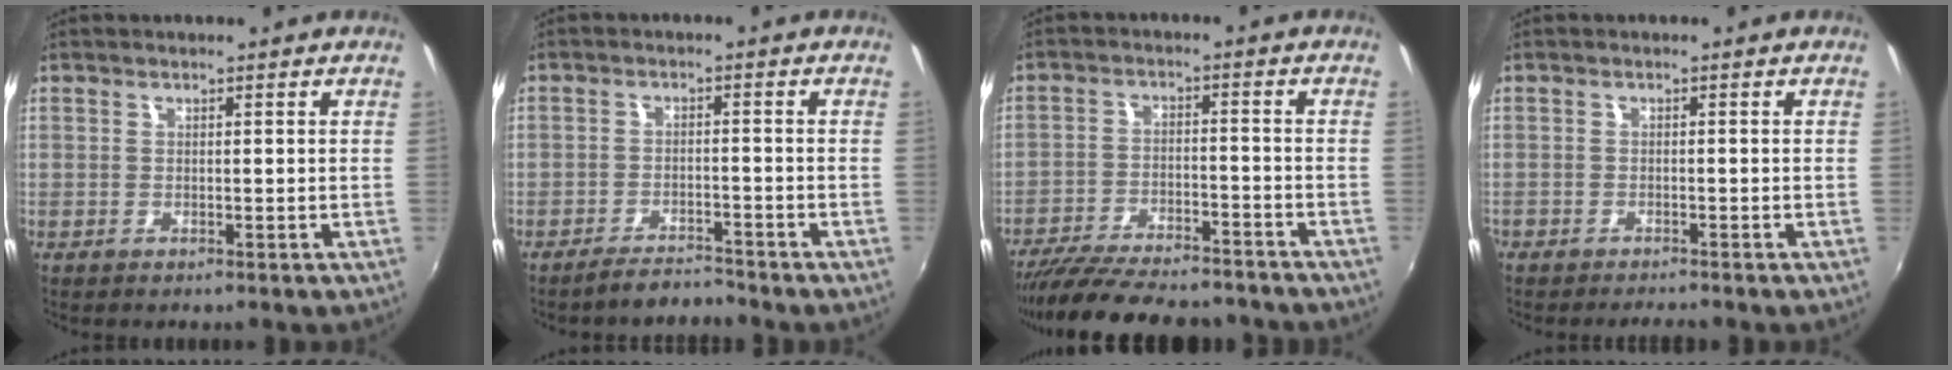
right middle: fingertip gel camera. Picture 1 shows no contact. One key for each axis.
{"total": 4.3, "fx": -4.1, "fy": 0.7, "fz": 0.9, "tx": -0.033, "ty": 0.002, "tz": -0.068}
{"total": 19.7, "fx": -17.1, "fy": 5.2, "fz": 8.4, "tx": -0.173, "ty": -0.026, "tz": -0.249}
{"total": 2.7, "fx": -2.5, "fy": 0.5, "fz": 0.8, "tx": -0.034, "ty": -0.009, "tz": -0.045}